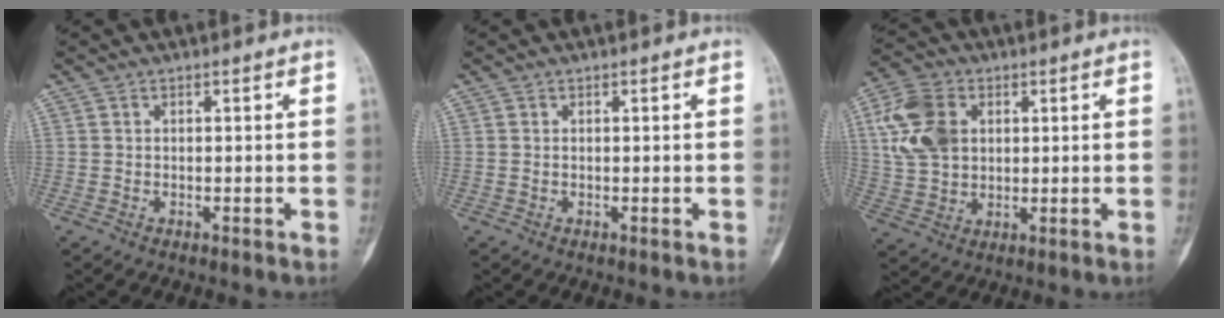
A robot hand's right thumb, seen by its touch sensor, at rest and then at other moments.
{"total": 0.0}
{"total": 11.7, "force": [2.8, 8.4, 7.6], "torque": [-0.142, 0.004, 0.053]}